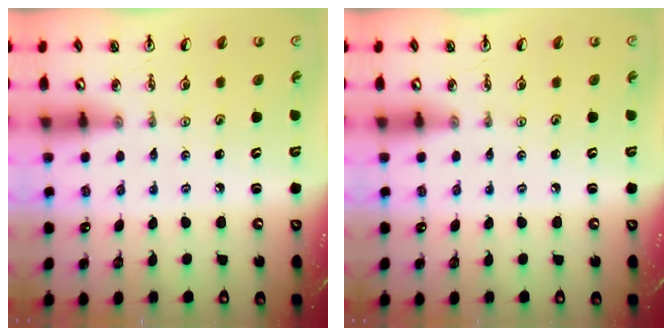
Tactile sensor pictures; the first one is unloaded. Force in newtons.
{"total": 0.0}